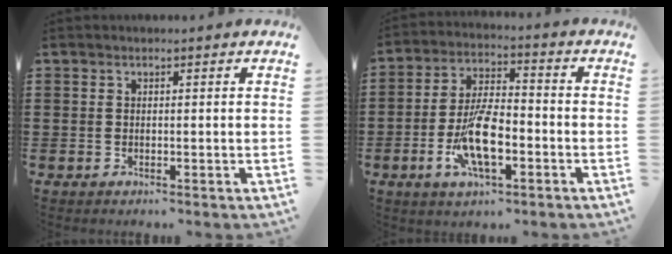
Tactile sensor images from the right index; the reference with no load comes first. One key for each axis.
{"total": 10.2, "fx": -3.3, "fy": 4.0, "fz": 8.8, "tx": -0.181, "ty": -0.005, "tz": -0.060}